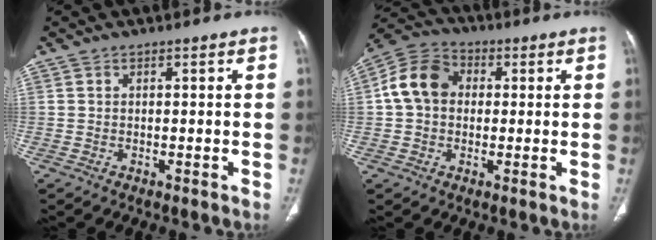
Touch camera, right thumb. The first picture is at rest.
{"total": 10.1, "force": [1.1, 8.0, 6.1], "torque": [-0.104, 0.026, 0.008]}